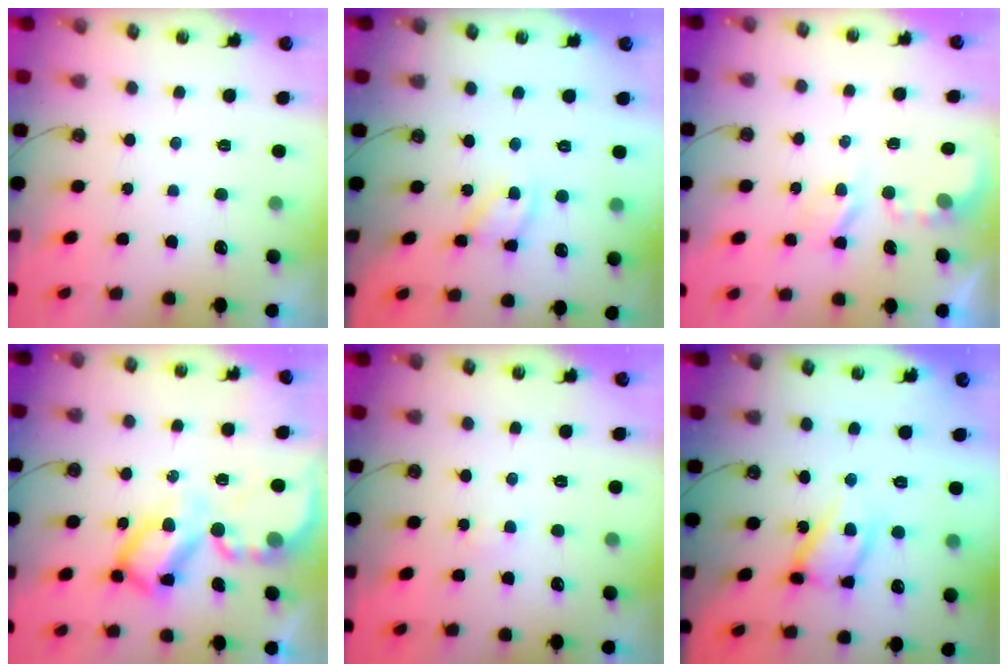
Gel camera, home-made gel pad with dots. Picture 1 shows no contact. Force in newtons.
{"total": 8.1, "press": 8.1, "slide": 0.4}
{"total": 2.9, "press": 2.9, "slide": 0.4}
{"total": 17.2, "press": 17.1, "slide": 1.8}
{"total": 2.4, "press": 2.3, "slide": 0.4}
{"total": 12.2, "press": 12.1, "slide": 1.1}